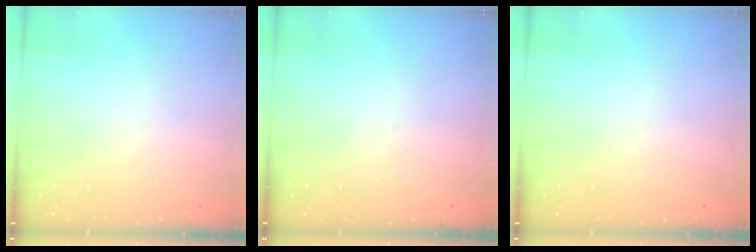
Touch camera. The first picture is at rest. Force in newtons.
{"total": 0.0}
{"total": 0.0}